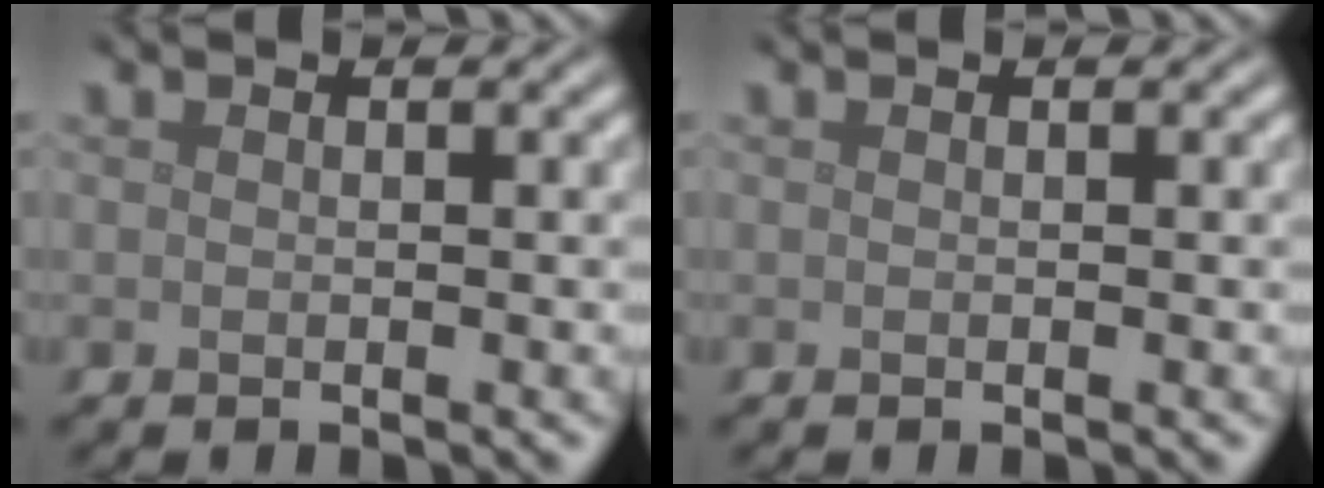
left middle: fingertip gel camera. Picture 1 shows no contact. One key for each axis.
{"total": 0.0}